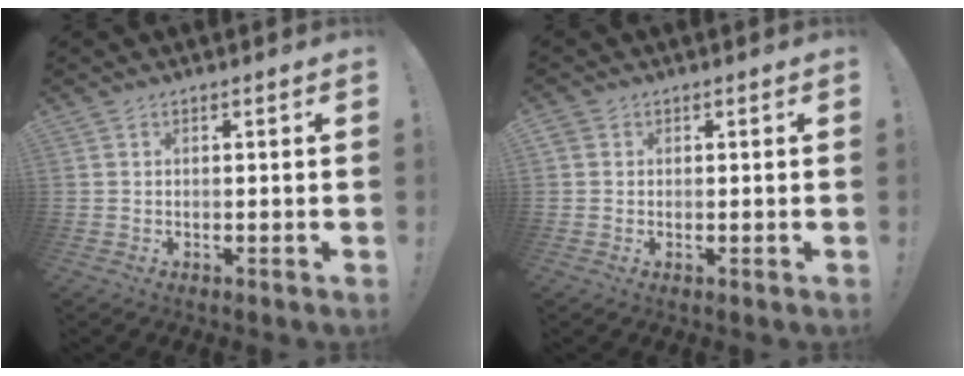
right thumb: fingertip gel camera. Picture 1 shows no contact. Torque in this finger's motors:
{"motor_torque": [-0.04, 0.05, -0.12, 0.09, 0.03]}